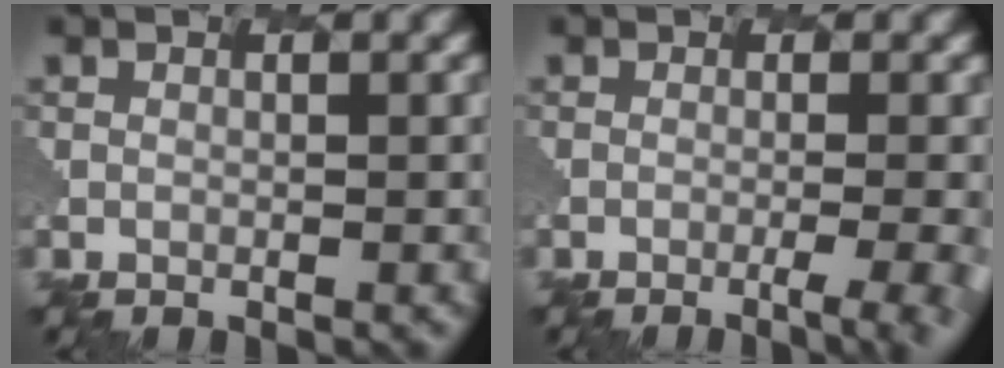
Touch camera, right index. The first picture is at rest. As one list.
[{"total": 5.5, "force": [-2.3, 1.9, 4.6], "torque": [-0.046, -0.001, -0.021]}]